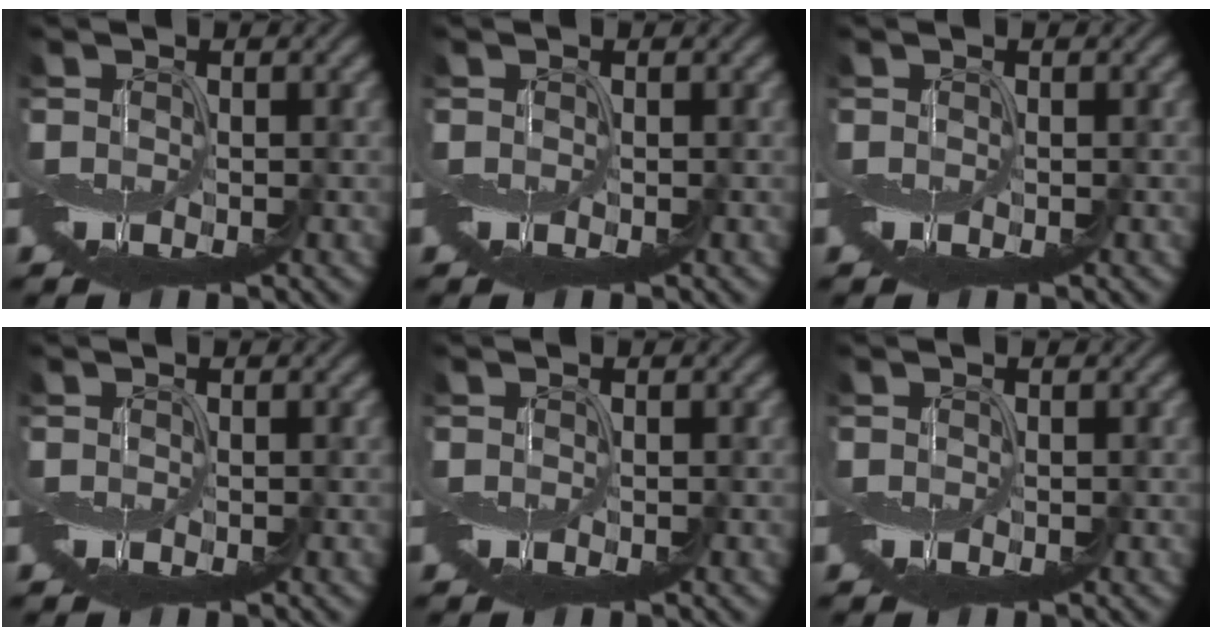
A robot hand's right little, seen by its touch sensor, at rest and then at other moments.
{"total": 0.0}
{"total": 0.0}
{"total": 0.0}
{"total": 0.0}
{"total": 0.0}